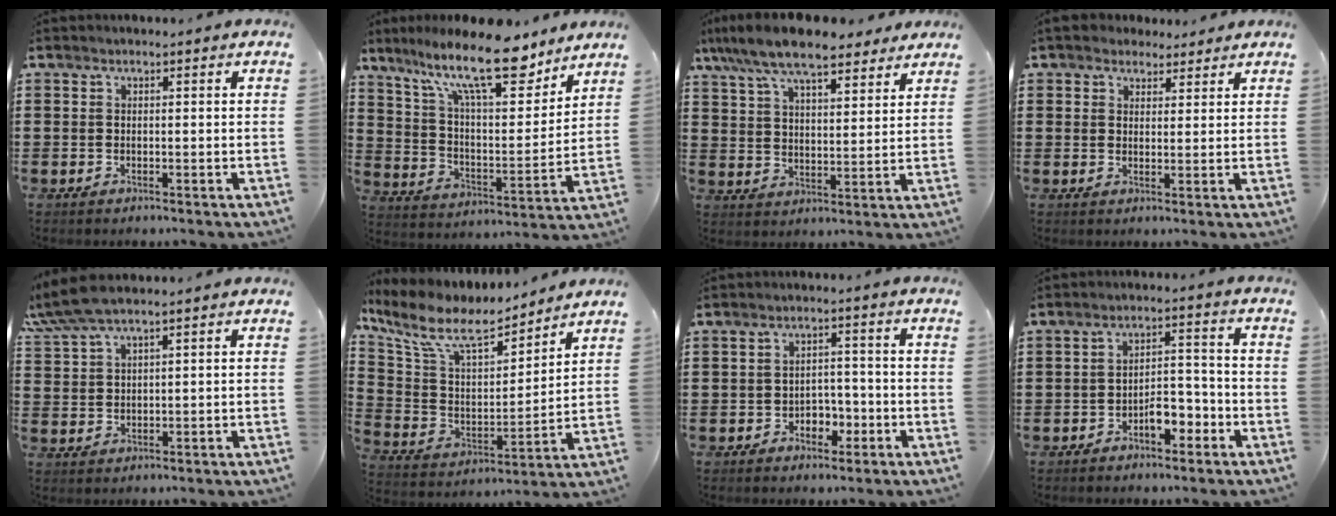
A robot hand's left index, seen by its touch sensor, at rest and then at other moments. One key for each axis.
{"total": 15.9, "fx": 11.1, "fy": 4.5, "fz": 10.5, "tx": -0.200, "ty": -0.051, "tz": 0.187}
{"total": 10.3, "fx": 8.6, "fy": 2.4, "fz": 5.1, "tx": -0.128, "ty": -0.022, "tz": 0.157}
{"total": 3.5, "fx": 3.0, "fy": 1.7, "fz": 0.6, "tx": -0.023, "ty": 0.003, "tz": 0.058}
{"total": 4.9, "fx": 3.8, "fy": 0.5, "fz": 3.0, "tx": -0.069, "ty": -0.002, "tz": 0.070}
{"total": 10.1, "fx": 7.7, "fy": 3.2, "fz": 5.8, "tx": -0.145, "ty": -0.041, "tz": 0.130}
{"total": 3.4, "fx": -2.0, "fy": 2.3, "fz": 1.6, "tx": -0.034, "ty": 0.005, "tz": -0.042}
{"total": 5.0, "fx": -3.1, "fy": 2.3, "fz": 3.2, "tx": -0.055, "ty": 0.013, "tz": -0.060}